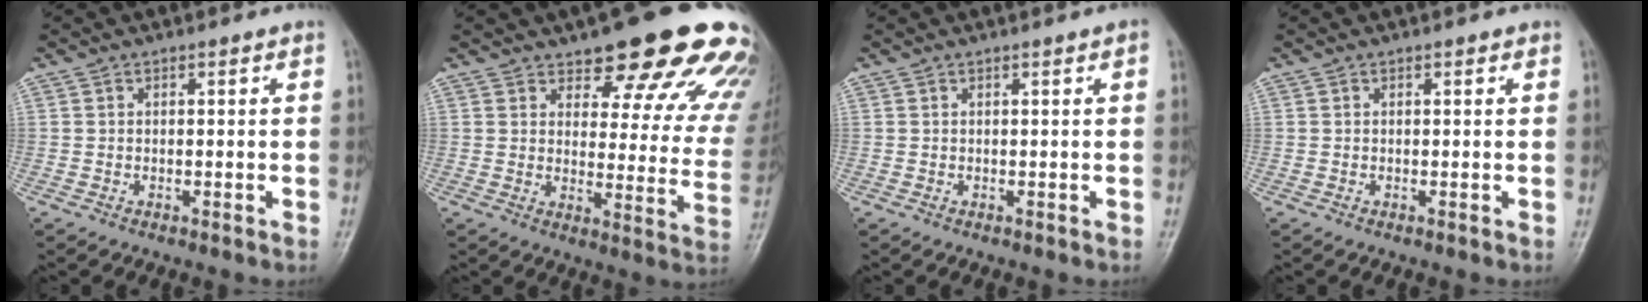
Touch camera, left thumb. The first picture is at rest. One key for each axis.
{"total": 22.4, "fx": 16.4, "fy": 7.6, "fz": 13.3, "tx": -0.119, "ty": -0.080, "tz": 0.194}
{"total": 1.0, "fx": 0.5, "fy": 0.0, "fz": 0.9, "tx": -0.015, "ty": 0.003, "tz": 0.003}
{"total": 0.6, "fx": 0.3, "fy": 0.3, "fz": 0.4, "tx": -0.003, "ty": 0.000, "tz": 0.001}